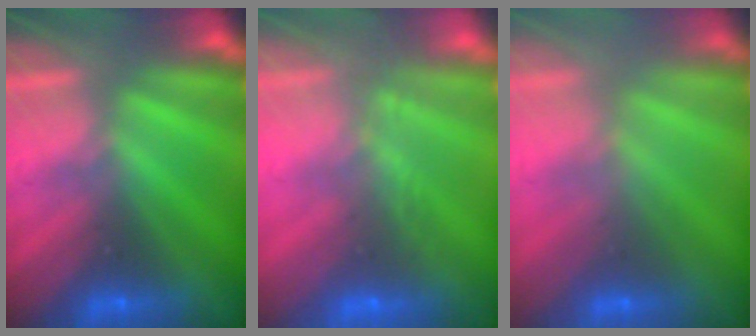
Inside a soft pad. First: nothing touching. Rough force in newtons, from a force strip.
{"total": 8.7}
{"total": 3.1}